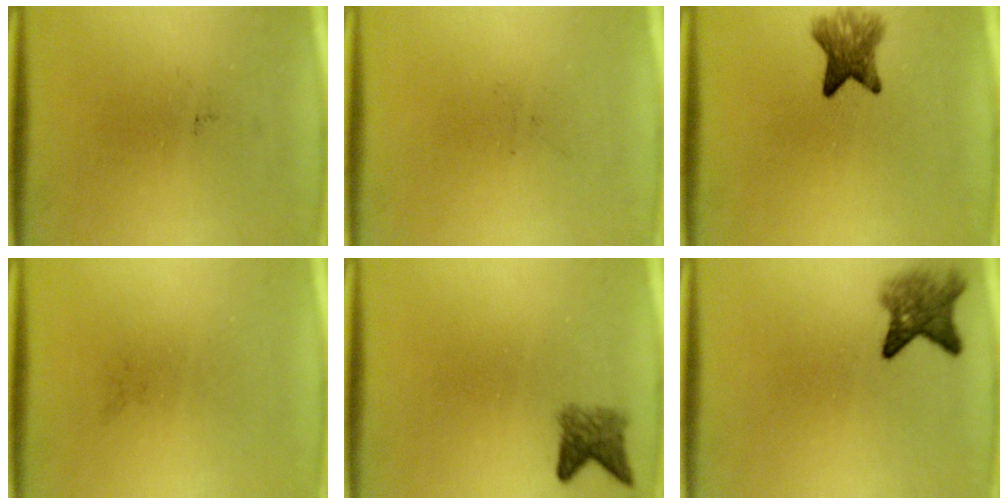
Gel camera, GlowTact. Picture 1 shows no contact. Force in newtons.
{"total": 0.0}
{"total": 5.0}
{"total": 0.0}
{"total": 2.8}
{"total": 4.3}